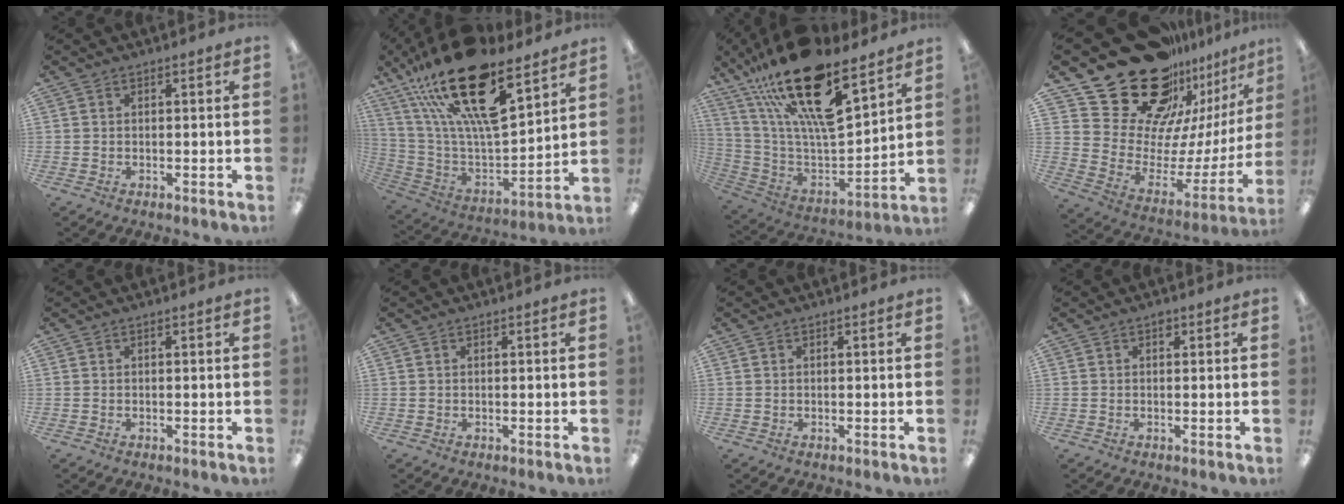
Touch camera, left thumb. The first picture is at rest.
{"total": 26.9, "force": [17.2, 10.3, 18.0], "torque": [-0.315, -0.101, 0.295]}
{"total": 25.5, "force": [16.8, 9.0, 16.9], "torque": [-0.298, -0.102, 0.292]}
{"total": 28.3, "force": [20.0, 15.3, 12.8], "torque": [-0.193, -0.147, 0.390]}
{"total": 0.0}
{"total": 0.0}
{"total": 0.0}
{"total": 1.1, "force": [0.6, 0.7, 0.6], "torque": [-0.004, 0.000, 0.008]}